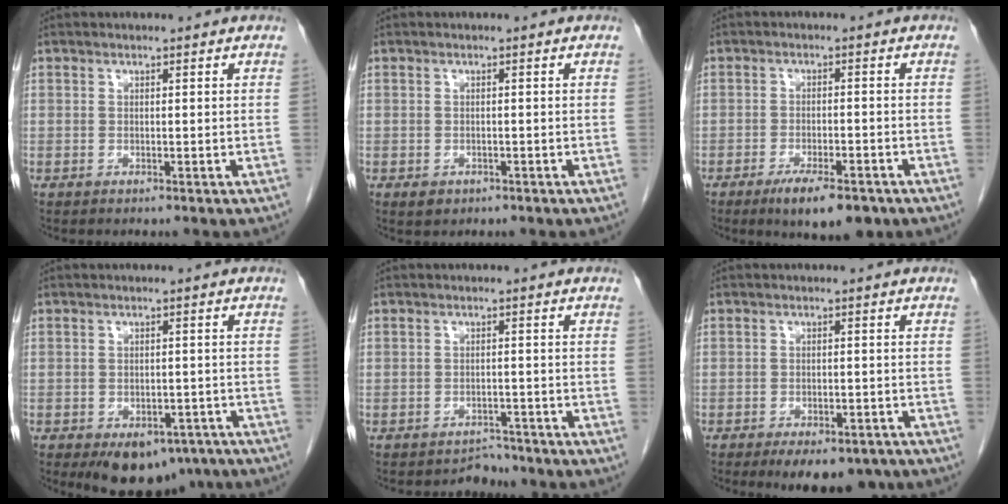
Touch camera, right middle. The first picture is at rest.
{"total": 1.5, "force": [-0.8, 1.1, 0.6], "torque": [-0.009, 0.002, -0.004]}
{"total": 7.6, "force": [-5.1, 2.1, 5.3], "torque": [-0.080, -0.009, -0.074]}
{"total": 9.4, "force": [-6.3, 5.3, 4.5], "torque": [-0.050, 0.004, -0.083]}
{"total": 2.4, "force": [-2.2, 0.8, -0.7], "torque": [0.009, 0.001, -0.030]}
{"total": 9.2, "force": [-6.9, 4.0, 4.6], "torque": [-0.055, -0.002, -0.093]}